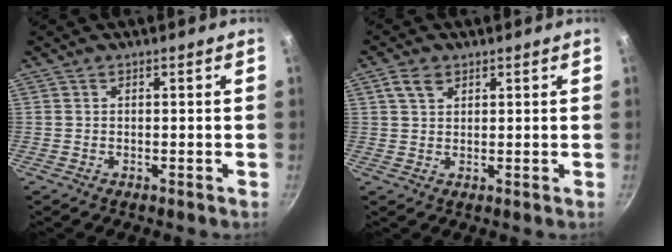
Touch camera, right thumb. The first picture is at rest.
{"total": 3.5, "force": [1.8, 2.3, 2.0], "torque": [-0.030, 0.000, 0.035]}